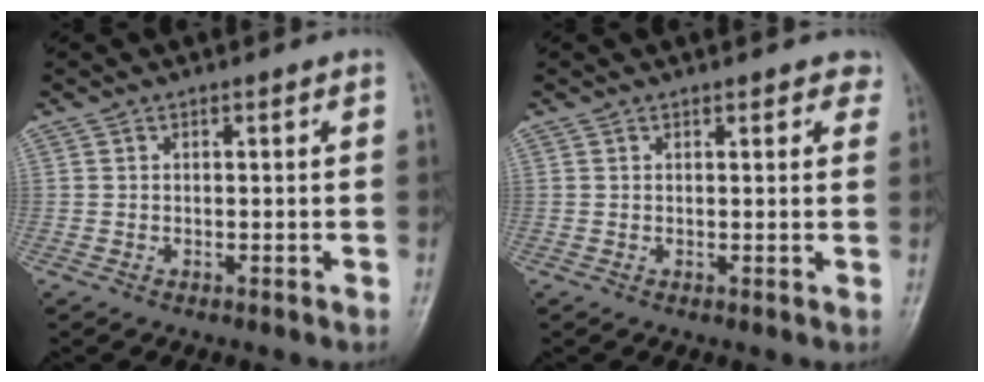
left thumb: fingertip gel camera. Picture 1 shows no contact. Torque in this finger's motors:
{"motor_torque": [-0.17, 0.07, 0.00, 0.18, 0.03]}